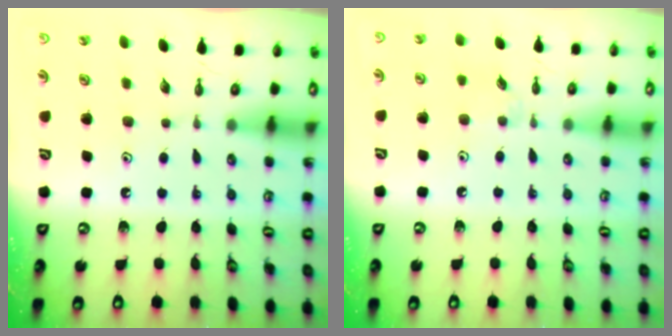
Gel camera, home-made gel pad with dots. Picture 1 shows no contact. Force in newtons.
{"total": 5.0, "press": 4.9, "slide": 0.9}